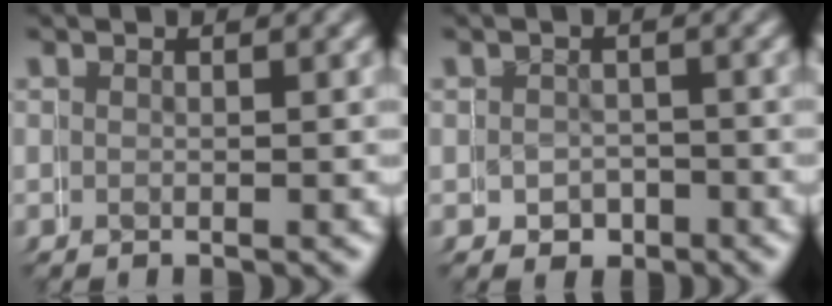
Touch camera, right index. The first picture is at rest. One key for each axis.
{"total": 2.2, "fx": -0.1, "fy": 1.8, "fz": -1.2, "tx": 0.015, "ty": -0.007, "tz": 0.001}